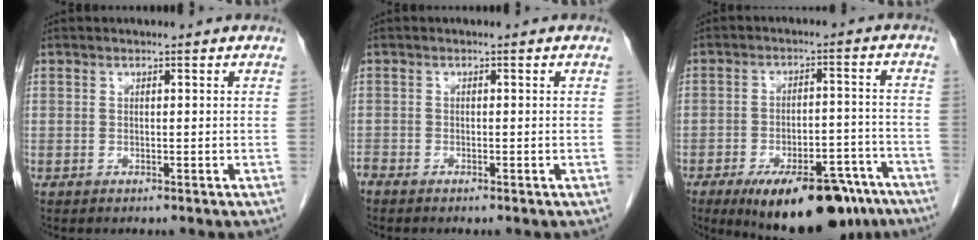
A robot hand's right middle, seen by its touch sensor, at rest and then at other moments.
{"total": 1.2, "force": [-1.1, 0.3, 0.3], "torque": [-0.009, -0.003, -0.021]}
{"total": 17.2, "force": [-12.2, 6.2, 10.4], "torque": [-0.112, 0.011, -0.176]}